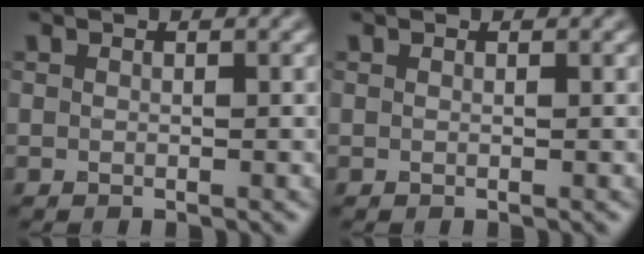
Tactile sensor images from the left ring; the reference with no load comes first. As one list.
[{"total": 0.0}]